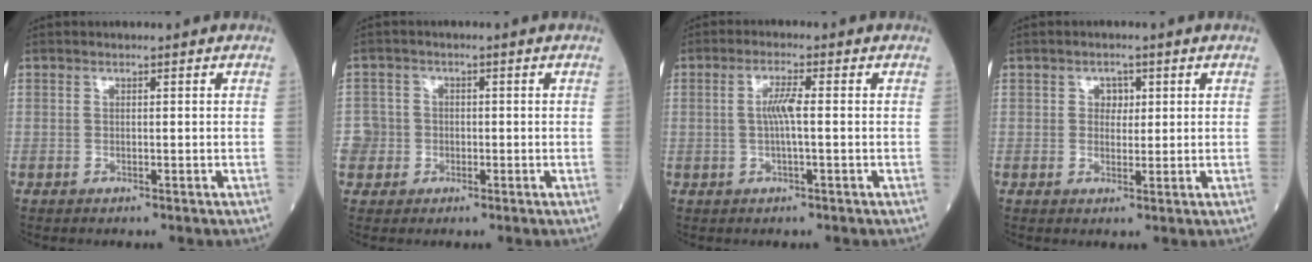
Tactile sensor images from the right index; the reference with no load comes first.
{"total": 3.5, "force": [-1.0, 3.3, -0.2], "torque": [0.014, 0.013, -0.022]}
{"total": 3.5, "force": [0.0, 0.1, 3.5], "torque": [-0.072, 0.003, 0.000]}
{"total": 2.1, "force": [0.6, 1.7, 1.2], "torque": [-0.011, 0.002, 0.006]}